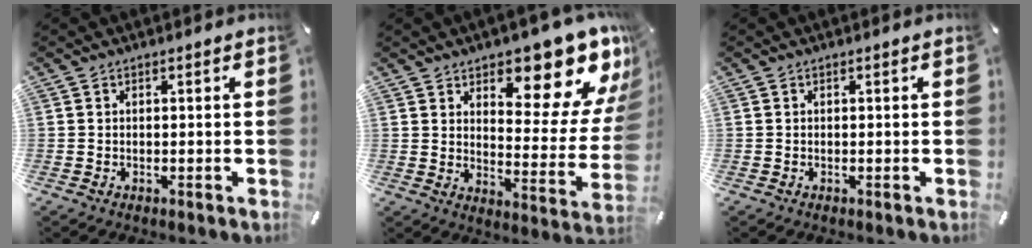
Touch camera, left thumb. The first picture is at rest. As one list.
[{"total": 15.1, "force": [10.5, 6.4, 8.8], "torque": [-0.091, -0.102, 0.169]}, {"total": 0.0}]